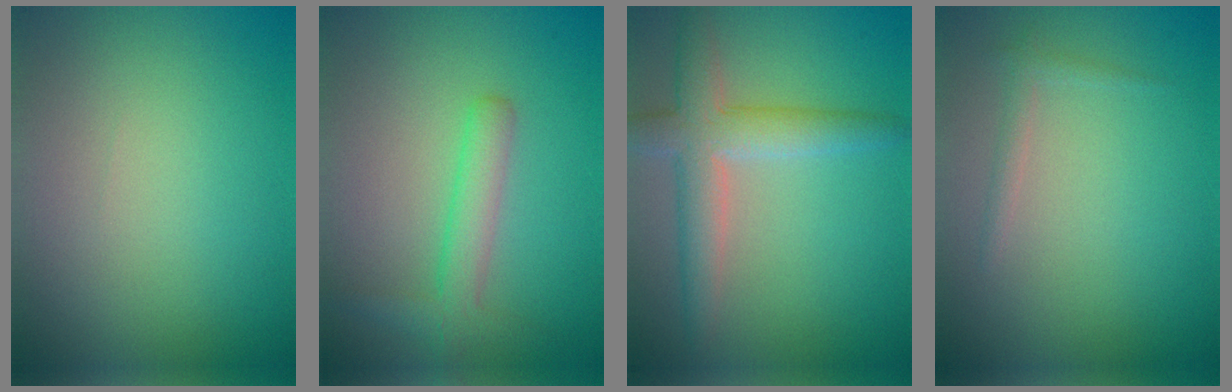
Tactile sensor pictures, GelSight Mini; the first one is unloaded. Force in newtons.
{"total": 2.9, "press": 2.9, "slide": 0.2}
{"total": 4.7, "press": 4.7, "slide": 0.2}
{"total": 1.0, "press": 1.0, "slide": 0.0}